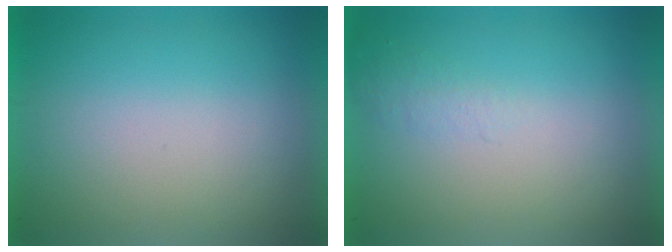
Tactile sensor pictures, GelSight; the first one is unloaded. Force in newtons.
{"total": 1.1}